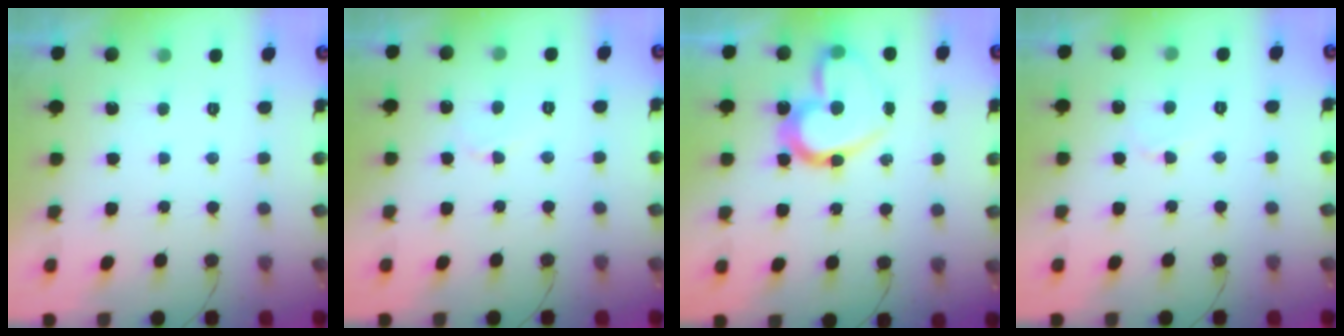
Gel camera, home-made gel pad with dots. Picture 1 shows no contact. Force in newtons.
{"total": 4.2, "press": 4.2, "slide": 0.4}
{"total": 16.6, "press": 16.5, "slide": 1.8}
{"total": 4.2, "press": 4.2, "slide": 0.4}